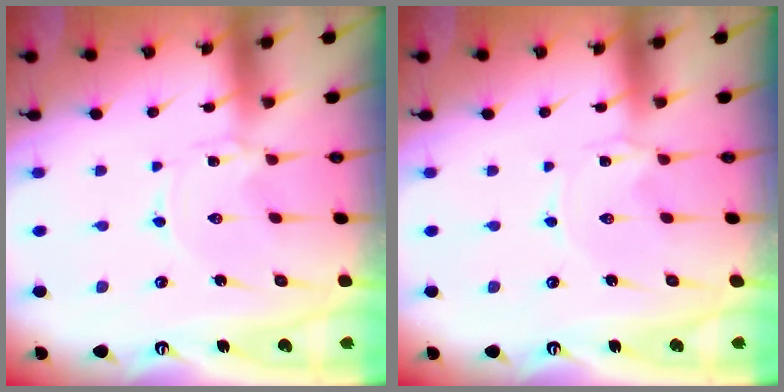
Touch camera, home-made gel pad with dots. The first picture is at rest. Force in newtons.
{"total": 0.0}